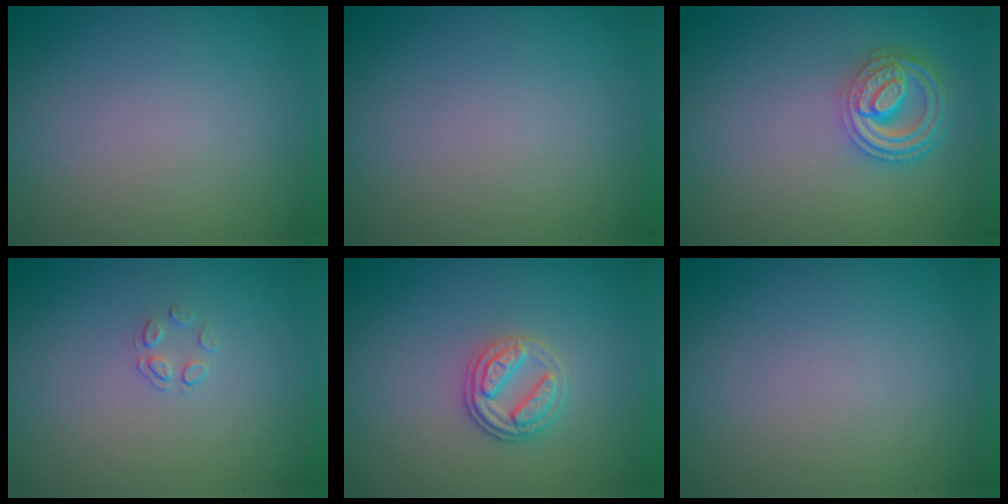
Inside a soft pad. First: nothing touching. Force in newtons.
{"total": 0.0}
{"total": 4.5, "press": 3.7, "slide": 2.5}
{"total": 1.1, "press": 0.5, "slide": 1.0}
{"total": 2.6, "press": 2.4, "slide": 1.0}
{"total": 0.0}